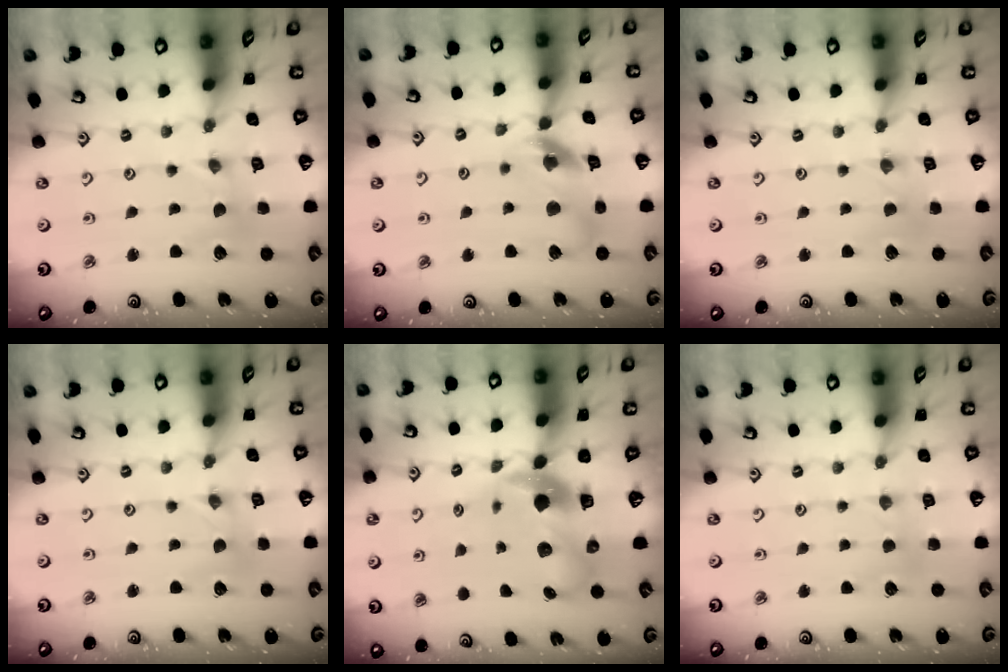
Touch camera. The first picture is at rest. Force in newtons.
{"total": 13.3, "press": 13.2, "slide": 1.7}
{"total": 0.0}
{"total": 0.0}
{"total": 9.4, "press": 9.3, "slide": 1.3}
{"total": 2.5, "press": 2.5, "slide": 0.4}